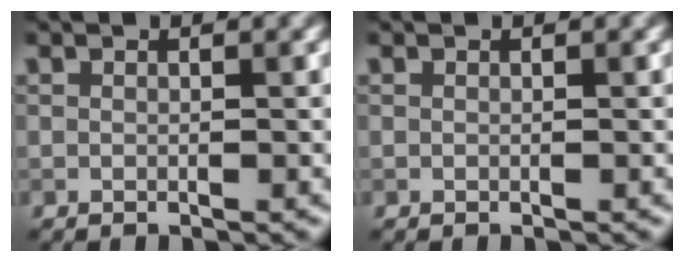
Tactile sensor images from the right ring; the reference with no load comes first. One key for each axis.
{"total": 0.0}